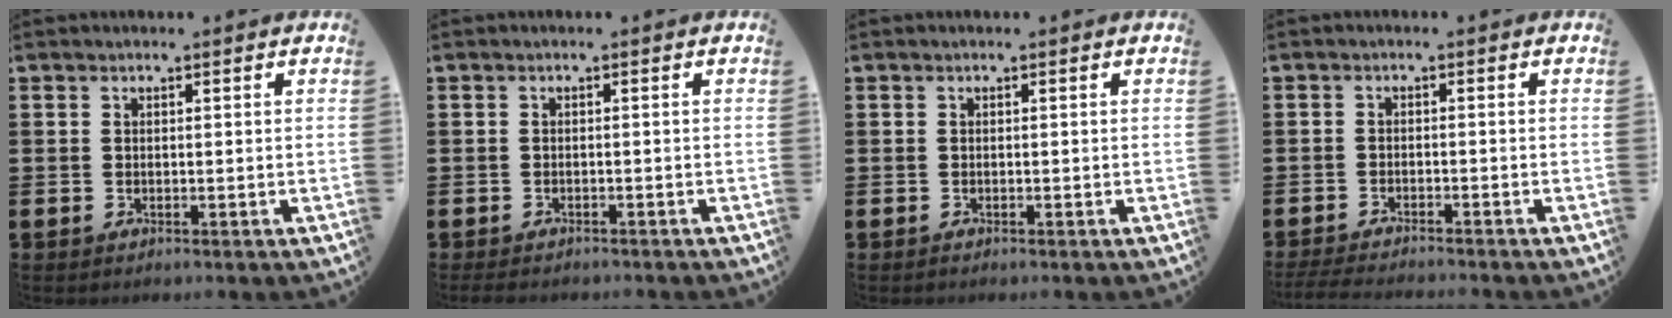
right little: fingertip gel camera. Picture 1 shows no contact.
{"total": 0.8, "force": [-0.7, 0.2, 0.2], "torque": [-0.006, -0.001, -0.015]}
{"total": 0.0}
{"total": 2.0, "force": [-1.9, -0.1, 0.5], "torque": [-0.007, 0.002, -0.038]}